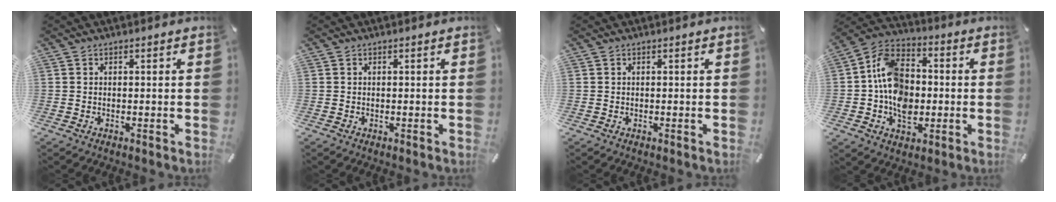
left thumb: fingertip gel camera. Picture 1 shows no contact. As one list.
[{"total": 0.0}, {"total": 0.0}, {"total": 13.4, "force": [-2.0, 10.6, 8.0], "torque": [-0.161, 0.019, -0.035]}]